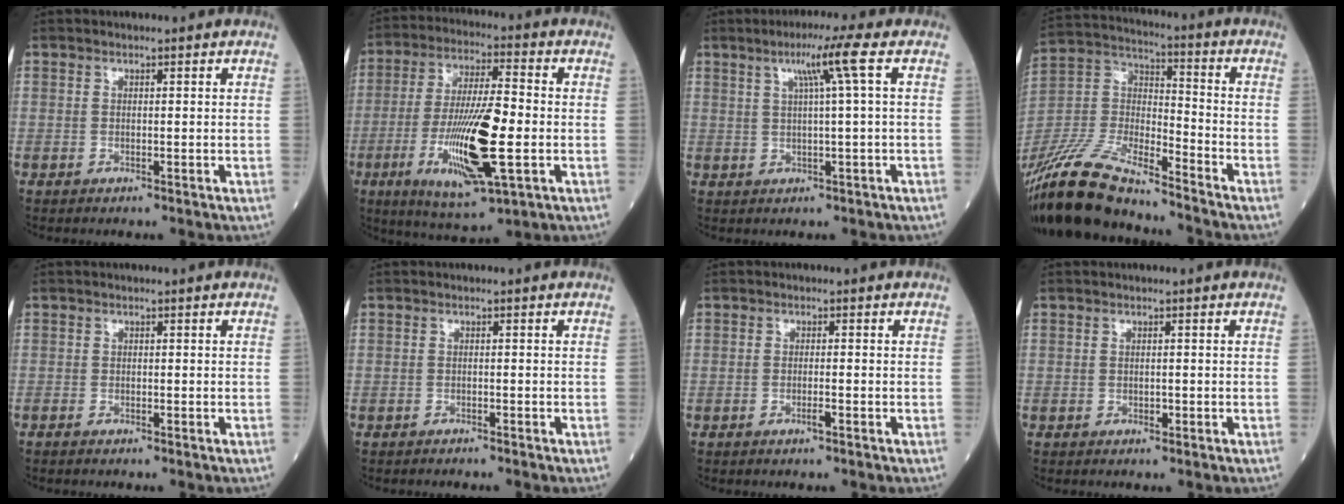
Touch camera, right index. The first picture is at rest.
{"total": 16.9, "force": [-4.1, 3.2, 16.1], "torque": [-0.319, -0.017, -0.066]}
{"total": 6.0, "force": [2.1, -1.1, 5.5], "torque": [-0.101, 0.006, 0.038]}
{"total": 20.5, "force": [-17.4, 4.2, 10.0], "torque": [-0.244, -0.016, -0.333]}
{"total": 1.2, "force": [-0.8, 0.6, 0.7], "torque": [-0.025, -0.004, -0.011]}
{"total": 2.4, "force": [-2.0, 0.7, 0.9], "torque": [-0.023, -0.006, -0.024]}
{"total": 1.6, "force": [-0.8, 0.3, 1.3], "torque": [-0.029, -0.001, -0.013]}
{"total": 0.8, "force": [-0.2, 0.6, 0.6], "torque": [-0.017, 0.001, -0.001]}